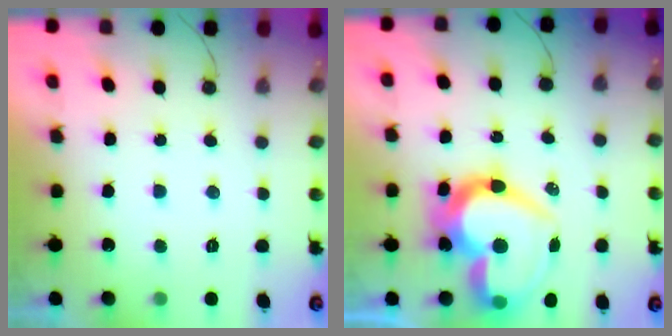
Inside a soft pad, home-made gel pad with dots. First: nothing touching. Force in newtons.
{"total": 22.9, "press": 22.8, "slide": 1.9}